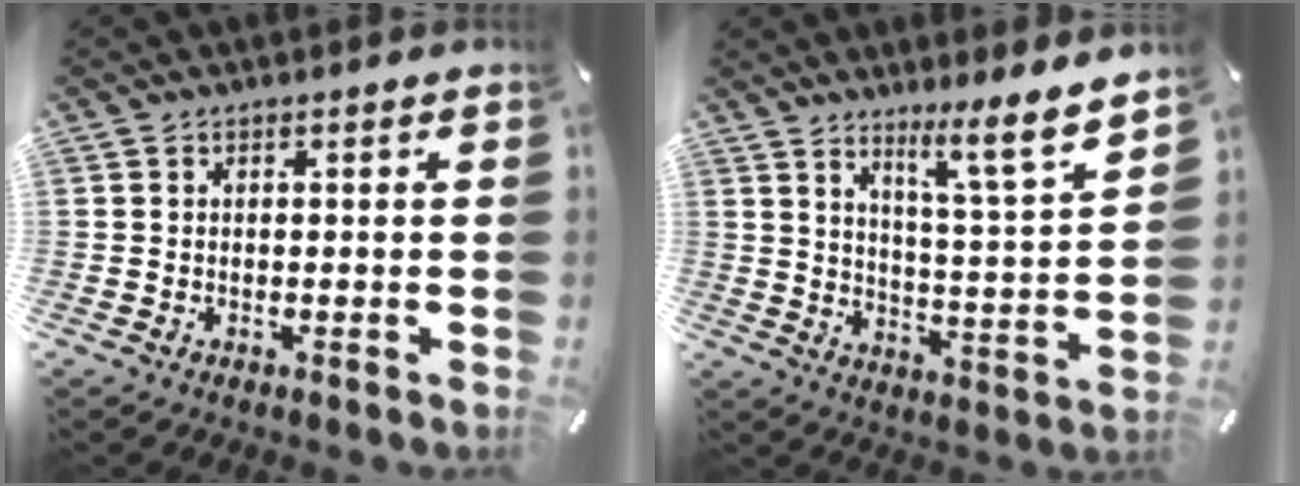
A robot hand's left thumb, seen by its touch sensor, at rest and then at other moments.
{"total": 11.0, "force": [8.5, 1.0, 6.9], "torque": [-0.102, -0.067, 0.138]}